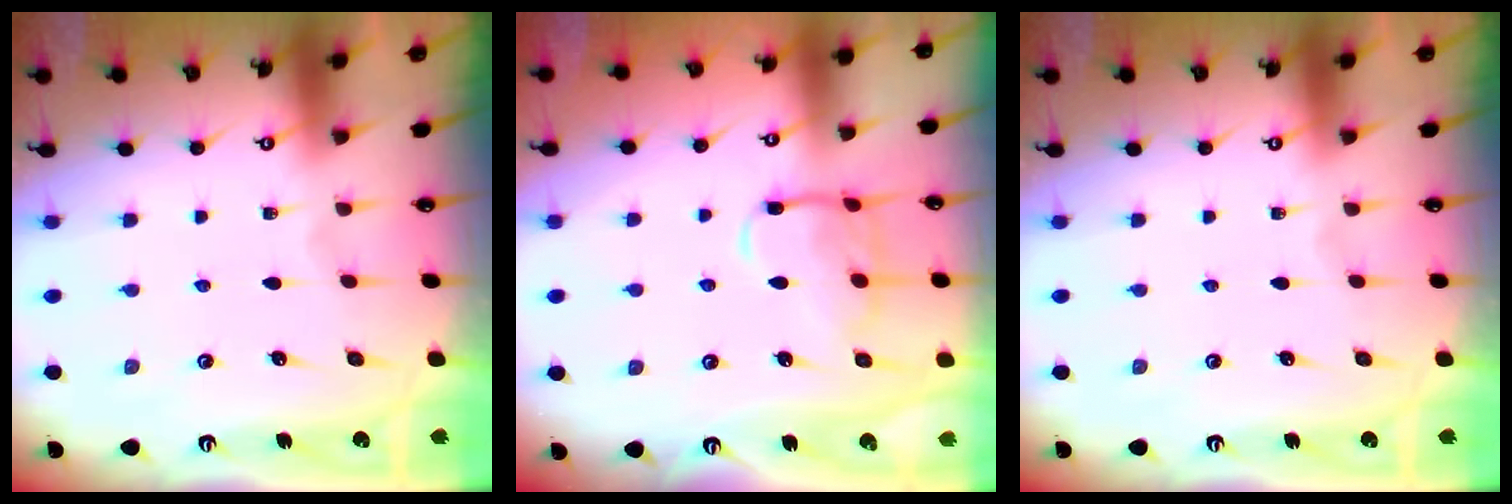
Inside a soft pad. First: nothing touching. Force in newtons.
{"total": 11.1, "press": 11.0, "slide": 0.8}
{"total": 0.0}